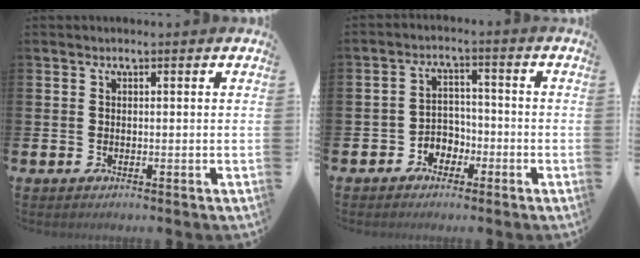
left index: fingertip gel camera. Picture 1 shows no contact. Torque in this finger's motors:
{"motor_torque": [0.22, 0.30, 0.01, 0.01]}